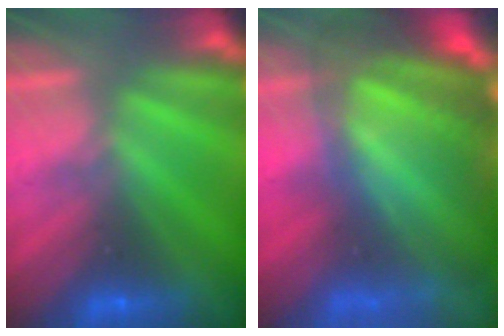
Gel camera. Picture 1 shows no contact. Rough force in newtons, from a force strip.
{"total": 9.0}